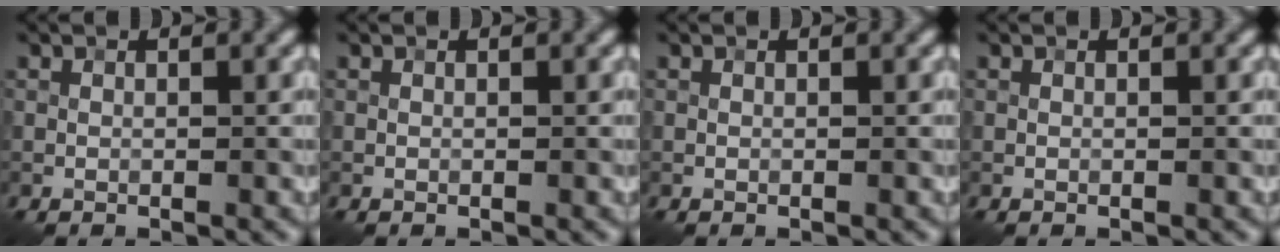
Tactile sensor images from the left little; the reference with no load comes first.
{"total": 0.0}
{"total": 0.0}
{"total": 0.0}